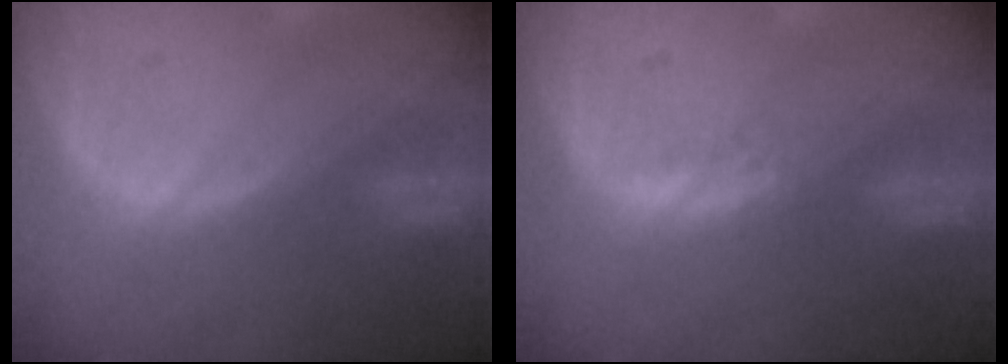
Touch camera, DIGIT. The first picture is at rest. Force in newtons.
{"total": 1.1, "press": 1.0, "slide": 0.5}